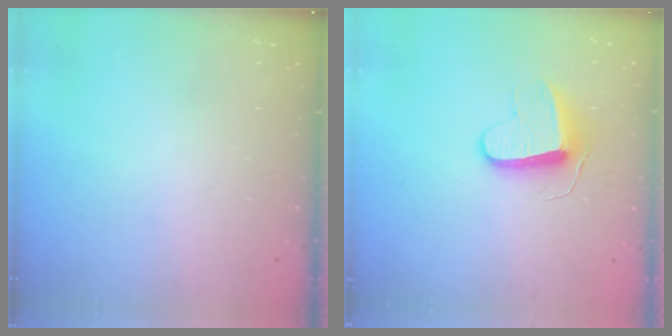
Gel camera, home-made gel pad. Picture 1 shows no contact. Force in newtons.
{"total": 9.3, "press": 9.3, "slide": 0.5}